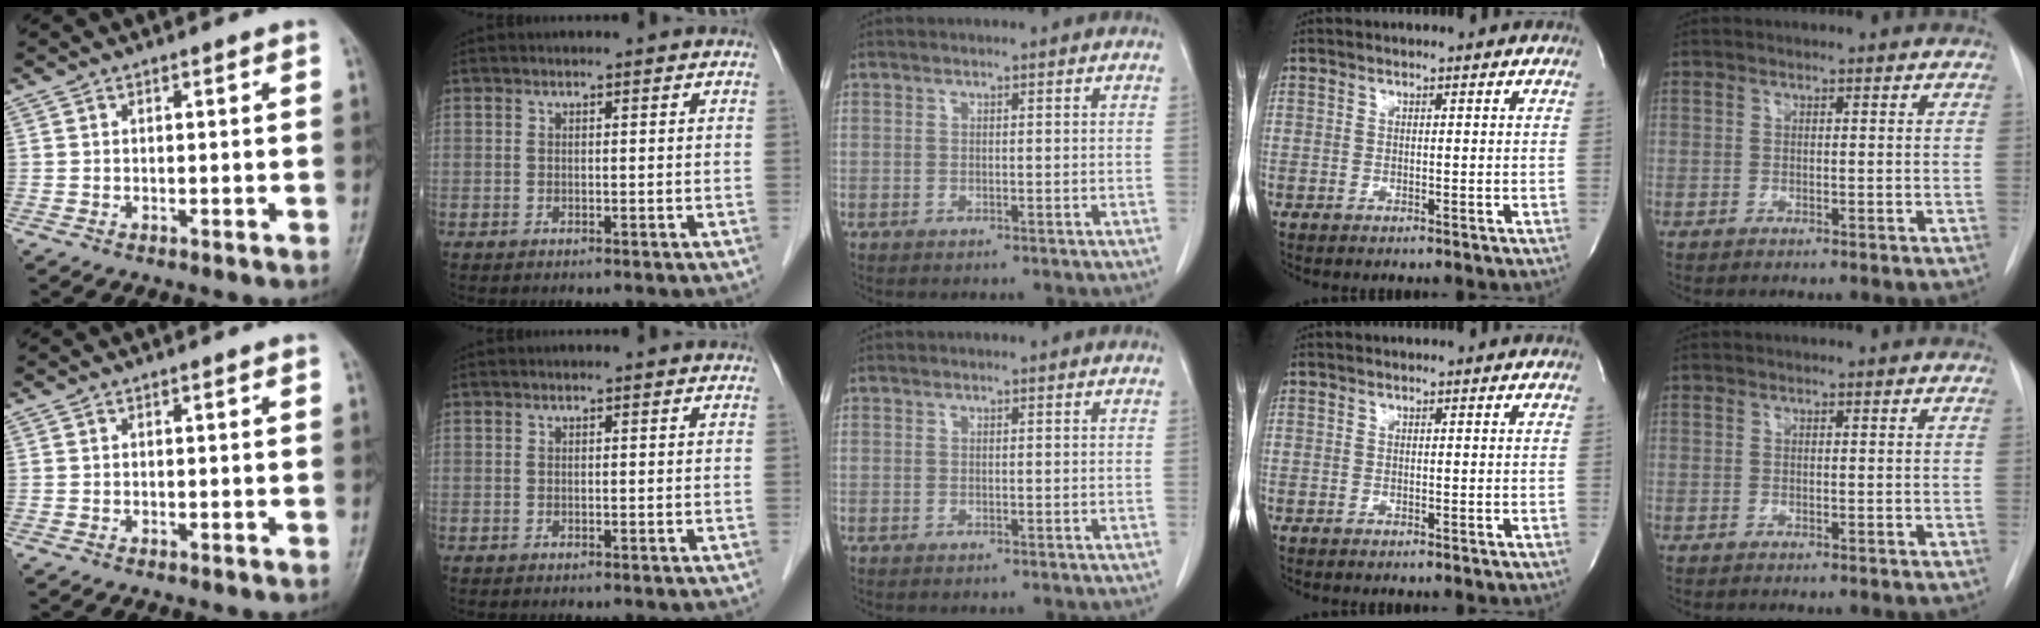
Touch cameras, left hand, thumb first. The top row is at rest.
{}